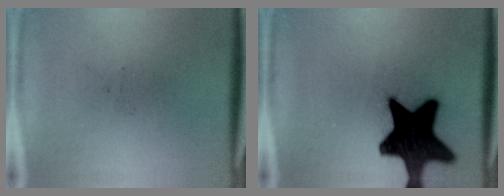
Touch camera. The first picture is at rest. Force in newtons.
{"total": 17.1}